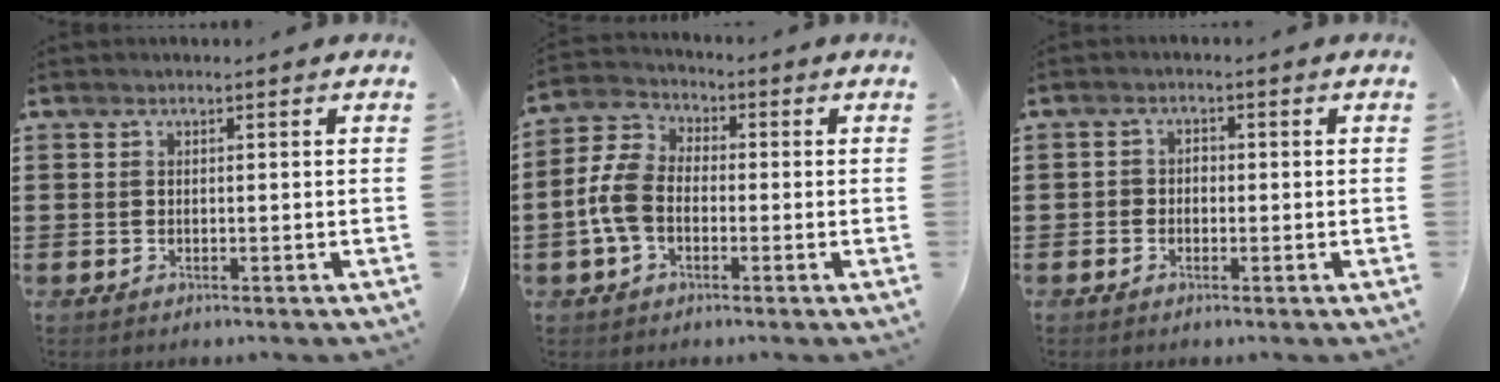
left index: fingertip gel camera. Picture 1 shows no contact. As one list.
[{"total": 7.0, "force": [-1.6, 4.8, 4.9], "torque": [-0.131, 0.004, -0.038]}, {"total": 1.4, "force": [-0.6, 1.1, 0.6], "torque": [-0.014, 0.006, -0.014]}]